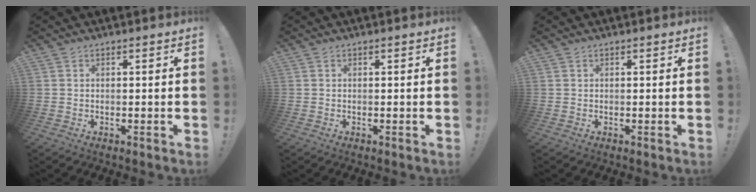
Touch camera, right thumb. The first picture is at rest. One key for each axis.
{"total": 0.0}
{"total": 0.0}